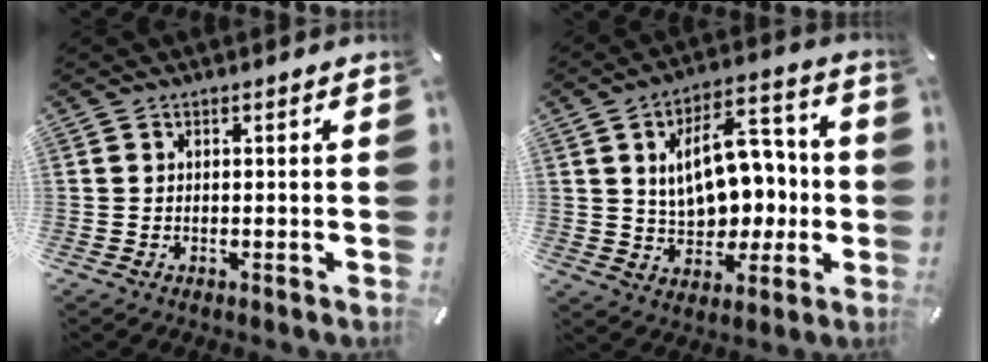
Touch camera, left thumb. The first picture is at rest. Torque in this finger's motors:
{"motor_torque": [0.61, 0.28, 0.36, 0.06, 0.17]}